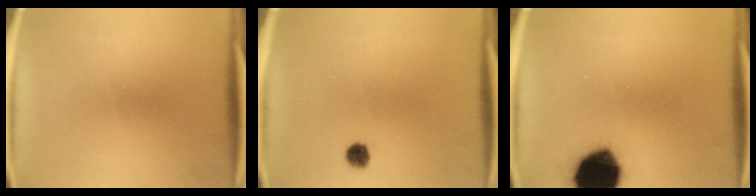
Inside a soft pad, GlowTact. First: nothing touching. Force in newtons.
{"total": 2.3}
{"total": 17.9}